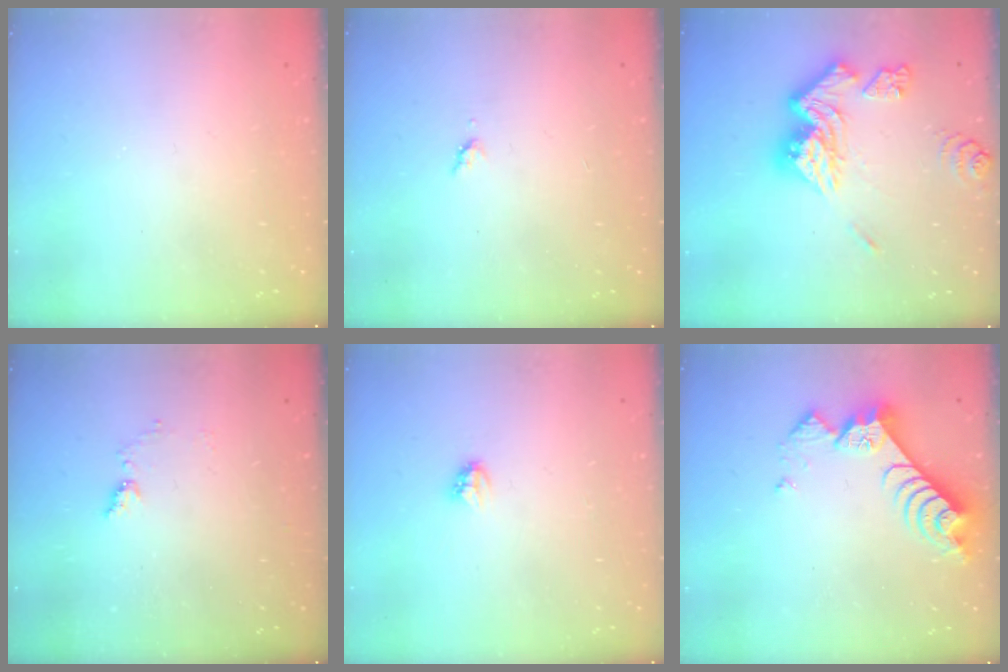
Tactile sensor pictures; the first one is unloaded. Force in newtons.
{"total": 3.0, "press": 2.9, "slide": 0.5}
{"total": 15.8, "press": 15.8, "slide": 1.4}
{"total": 5.3, "press": 5.3, "slide": 0.6}
{"total": 2.7, "press": 2.7, "slide": 0.3}
{"total": 8.2, "press": 8.2, "slide": 1.0}